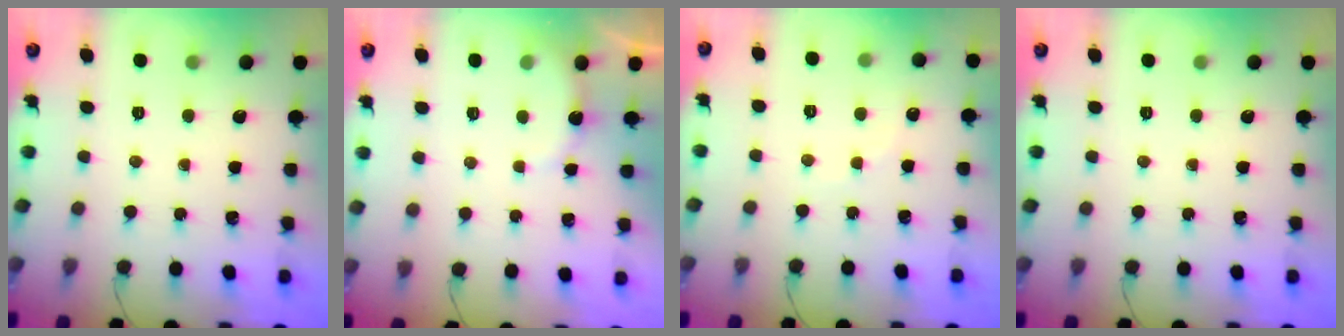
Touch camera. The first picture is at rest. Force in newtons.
{"total": 5.2, "press": 5.1, "slide": 0.8}
{"total": 5.2, "press": 5.0, "slide": 1.4}
{"total": 0.0}